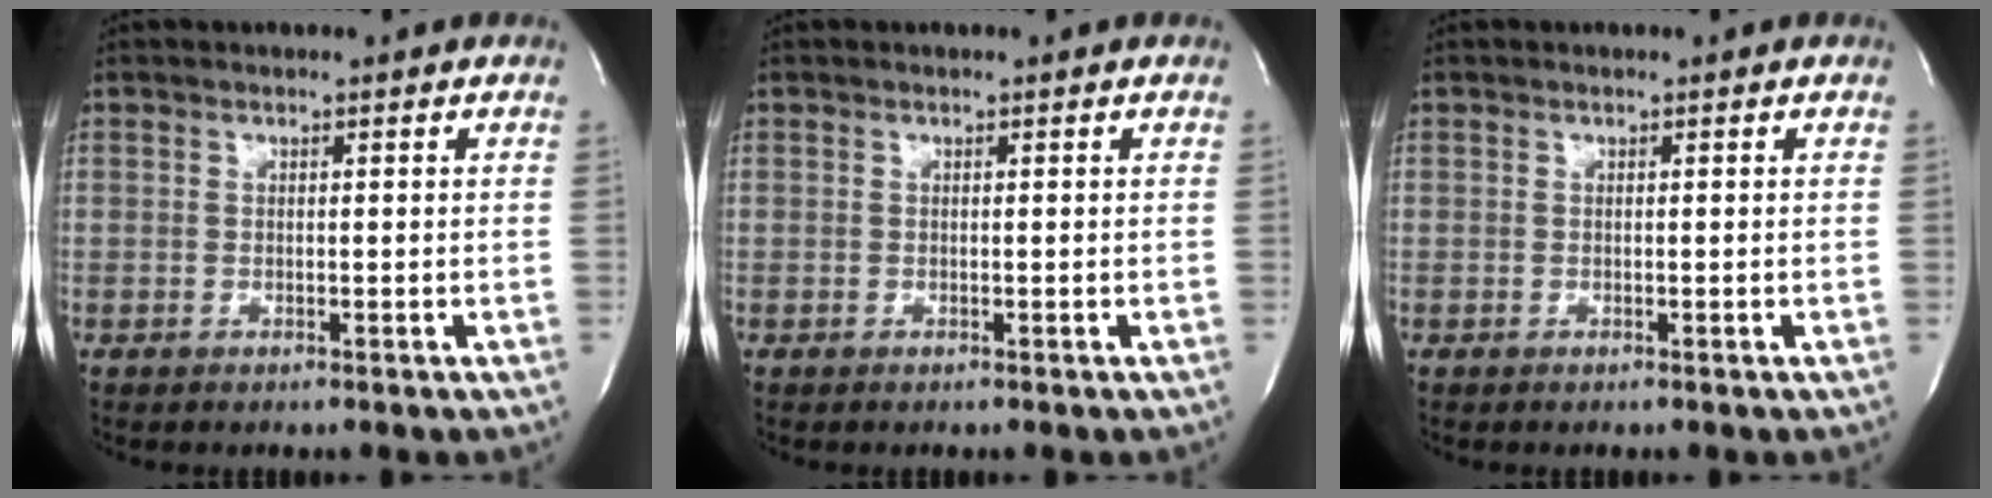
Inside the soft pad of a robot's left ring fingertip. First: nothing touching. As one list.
[{"total": 0.0}, {"total": 0.0}]